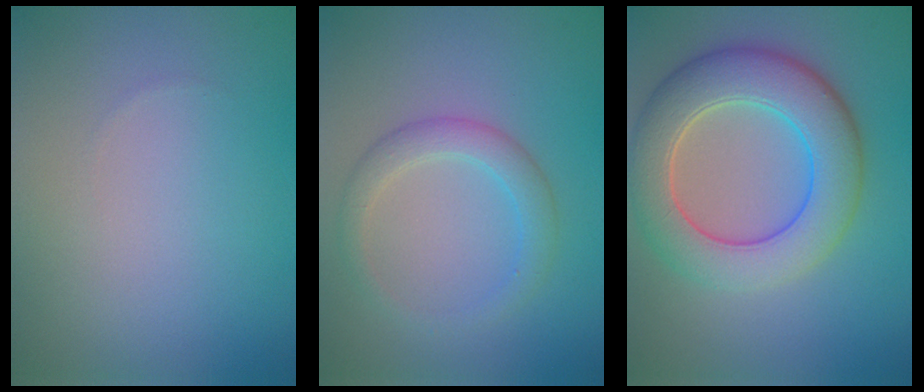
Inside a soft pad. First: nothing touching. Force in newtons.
{"total": 2.8, "press": 2.8, "slide": 0.2}
{"total": 7.9, "press": 7.9, "slide": 0.6}